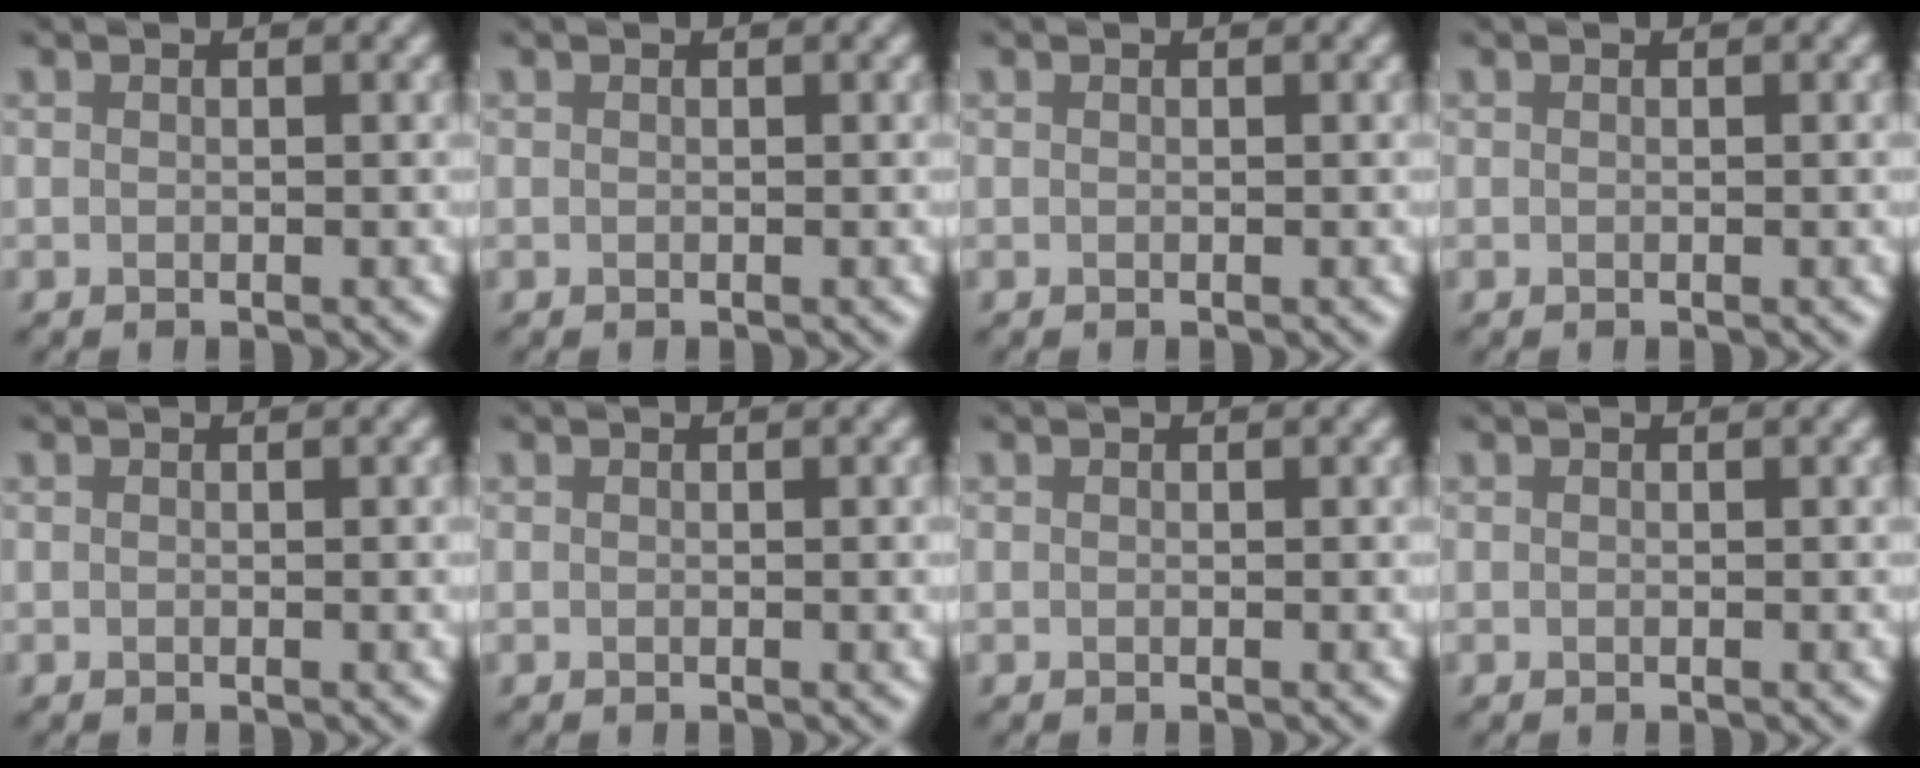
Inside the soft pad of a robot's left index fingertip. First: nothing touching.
{"total": 0.0}
{"total": 0.0}
{"total": 0.0}
{"total": 0.5, "force": [0.0, 0.1, 0.5], "torque": [-0.006, 0.001, 0.001]}
{"total": 0.8, "force": [0.0, 0.1, 0.8], "torque": [-0.008, 0.001, 0.000]}
{"total": 0.0}
{"total": 0.0}